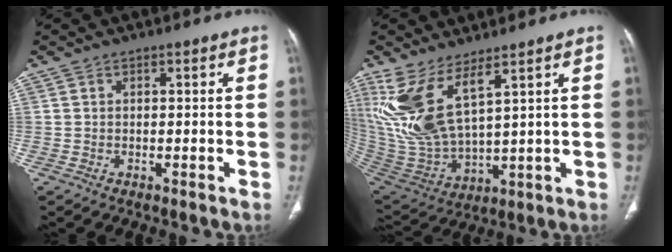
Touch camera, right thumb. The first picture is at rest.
{"total": 14.2, "force": [7.6, 5.0, 10.9], "torque": [-0.234, -0.045, 0.180]}